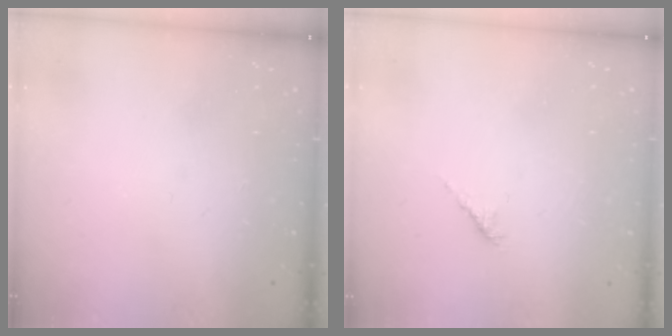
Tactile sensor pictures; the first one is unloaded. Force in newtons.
{"total": 2.6, "press": 2.4, "slide": 0.7}